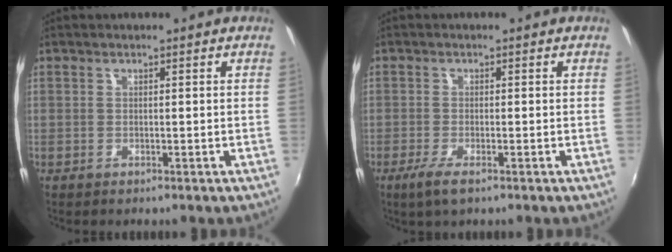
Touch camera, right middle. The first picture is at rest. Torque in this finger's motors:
{"motor_torque": [0.44, -0.34, 0.08, 0.02]}